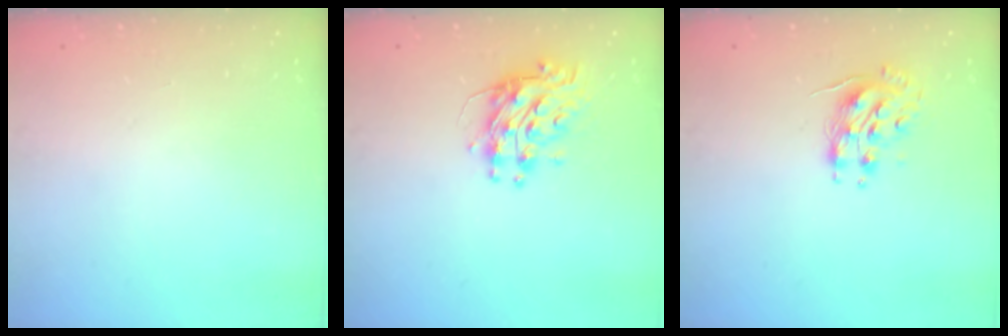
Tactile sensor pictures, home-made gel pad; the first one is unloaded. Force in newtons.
{"total": 9.8, "press": 9.8, "slide": 1.1}
{"total": 8.5, "press": 8.4, "slide": 0.5}